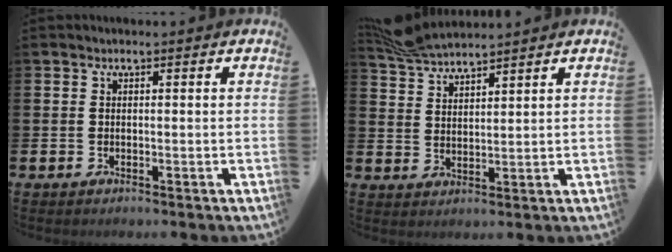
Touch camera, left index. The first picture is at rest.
{"total": 5.2, "force": [5.1, 0.4, 1.1], "torque": [-0.030, -0.023, 0.092]}